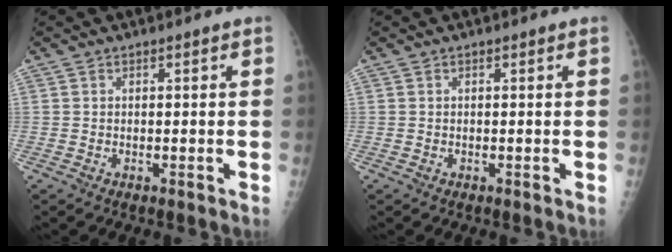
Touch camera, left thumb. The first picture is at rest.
{"total": 0.0}